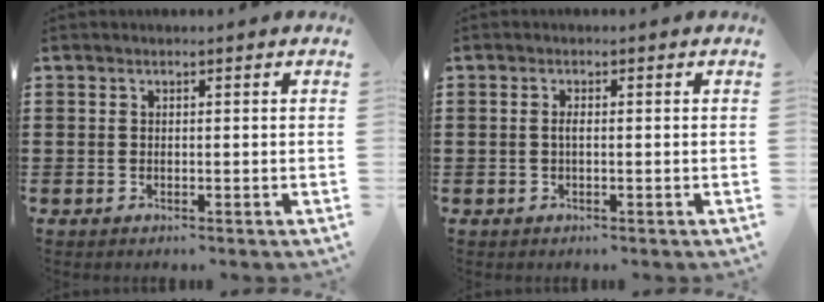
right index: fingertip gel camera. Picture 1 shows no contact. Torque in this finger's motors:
{"motor_torque": [0.26, -0.12, 0.20, 0.06]}